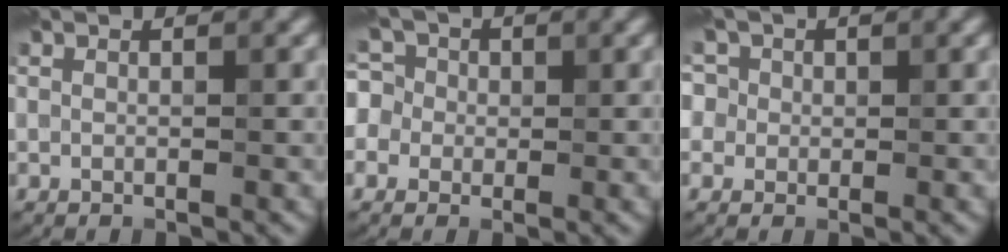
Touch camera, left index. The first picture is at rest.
{"total": 5.5, "force": [0.3, 5.2, 1.7], "torque": [-0.029, 0.036, -0.043]}
{"total": 4.1, "force": [1.4, 3.7, 1.1], "torque": [0.000, 0.031, -0.009]}